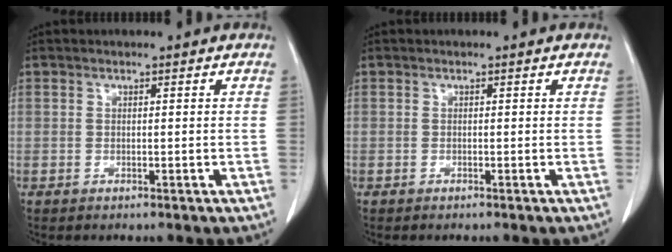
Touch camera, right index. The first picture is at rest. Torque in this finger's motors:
{"motor_torque": [0.19, -0.09, -0.02, -0.01]}